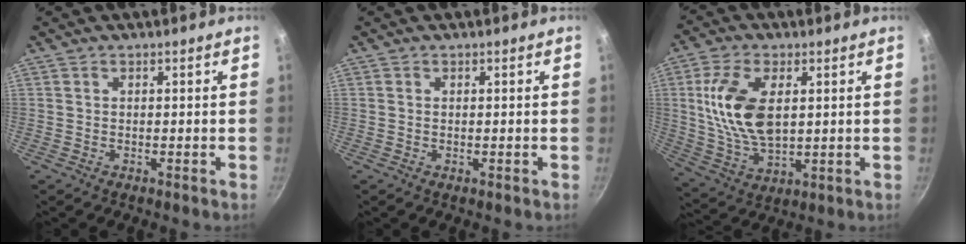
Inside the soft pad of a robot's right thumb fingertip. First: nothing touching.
{"total": 0.0}
{"total": 14.4, "force": [2.8, 7.9, 11.7], "torque": [-0.218, -0.014, 0.062]}